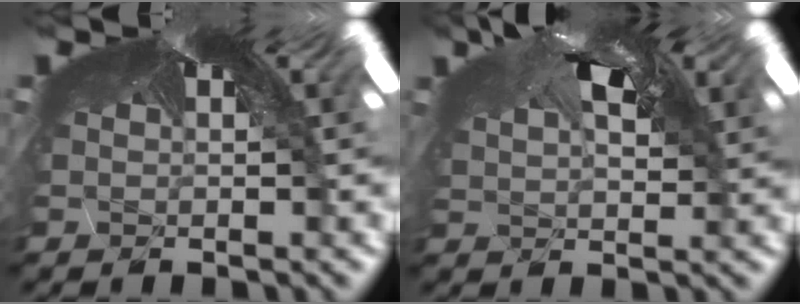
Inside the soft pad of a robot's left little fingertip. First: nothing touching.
{"total": 2.0, "force": [0.9, 1.6, 0.8], "torque": [-0.030, 0.000, 0.025]}